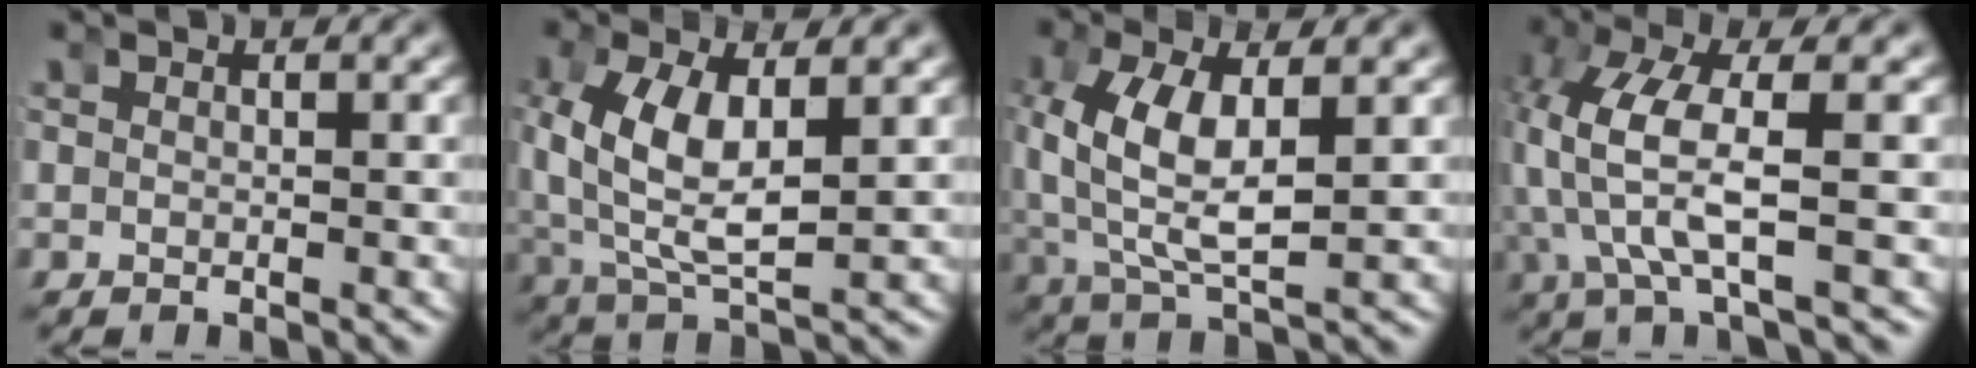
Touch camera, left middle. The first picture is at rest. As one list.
[{"total": 6.8, "force": [0.4, 3.8, 5.6], "torque": [-0.135, -0.018, 0.022]}, {"total": 6.3, "force": [0.4, 3.2, 5.4], "torque": [-0.130, -0.013, 0.020]}, {"total": 5.5, "force": [0.1, 1.5, 5.2], "torque": [-0.135, -0.015, 0.011]}]